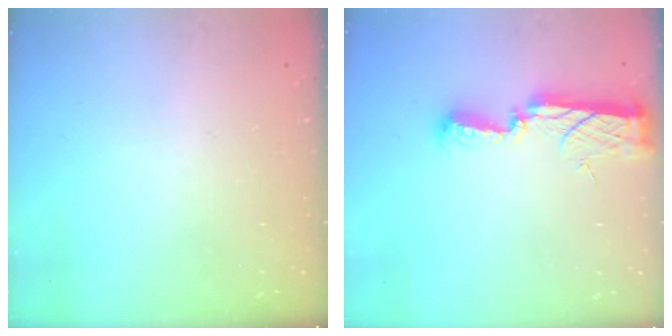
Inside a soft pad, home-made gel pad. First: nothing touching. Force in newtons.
{"total": 9.0, "press": 8.9, "slide": 0.8}